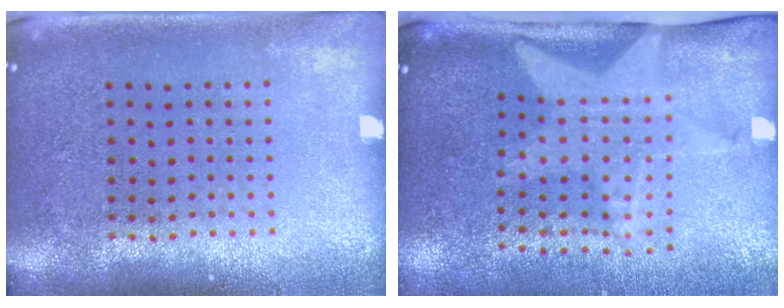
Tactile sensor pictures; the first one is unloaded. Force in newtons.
{"total": 2.0, "press": 1.5, "slide": 1.3}